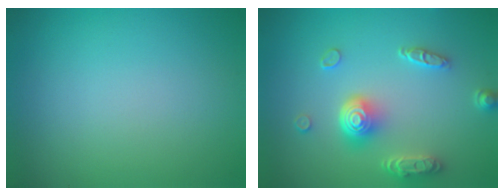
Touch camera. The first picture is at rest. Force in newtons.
{"total": 4.7, "press": 3.6, "slide": 3.0}